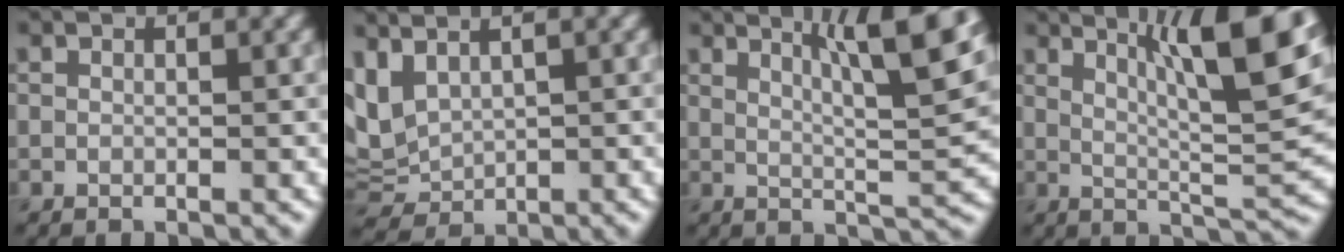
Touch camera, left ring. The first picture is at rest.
{"total": 5.8, "force": [2.1, 3.7, 4.0], "torque": [-0.097, 0.006, 0.052]}
{"total": 9.3, "force": [4.7, 1.9, 7.8], "torque": [-0.092, 0.015, 0.070]}
{"total": 11.4, "force": [5.4, 2.5, 9.8], "torque": [-0.126, 0.013, 0.086]}